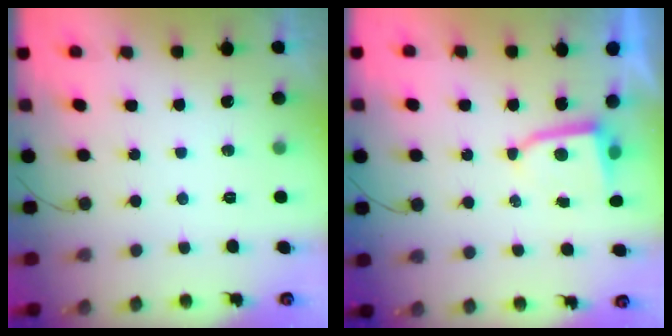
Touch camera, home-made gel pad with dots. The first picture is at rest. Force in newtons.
{"total": 3.5, "press": 3.5, "slide": 0.4}